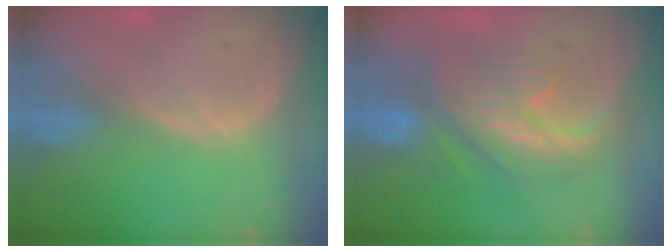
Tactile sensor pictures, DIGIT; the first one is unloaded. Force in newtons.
{"total": 8.0, "press": 7.9, "slide": 1.2}